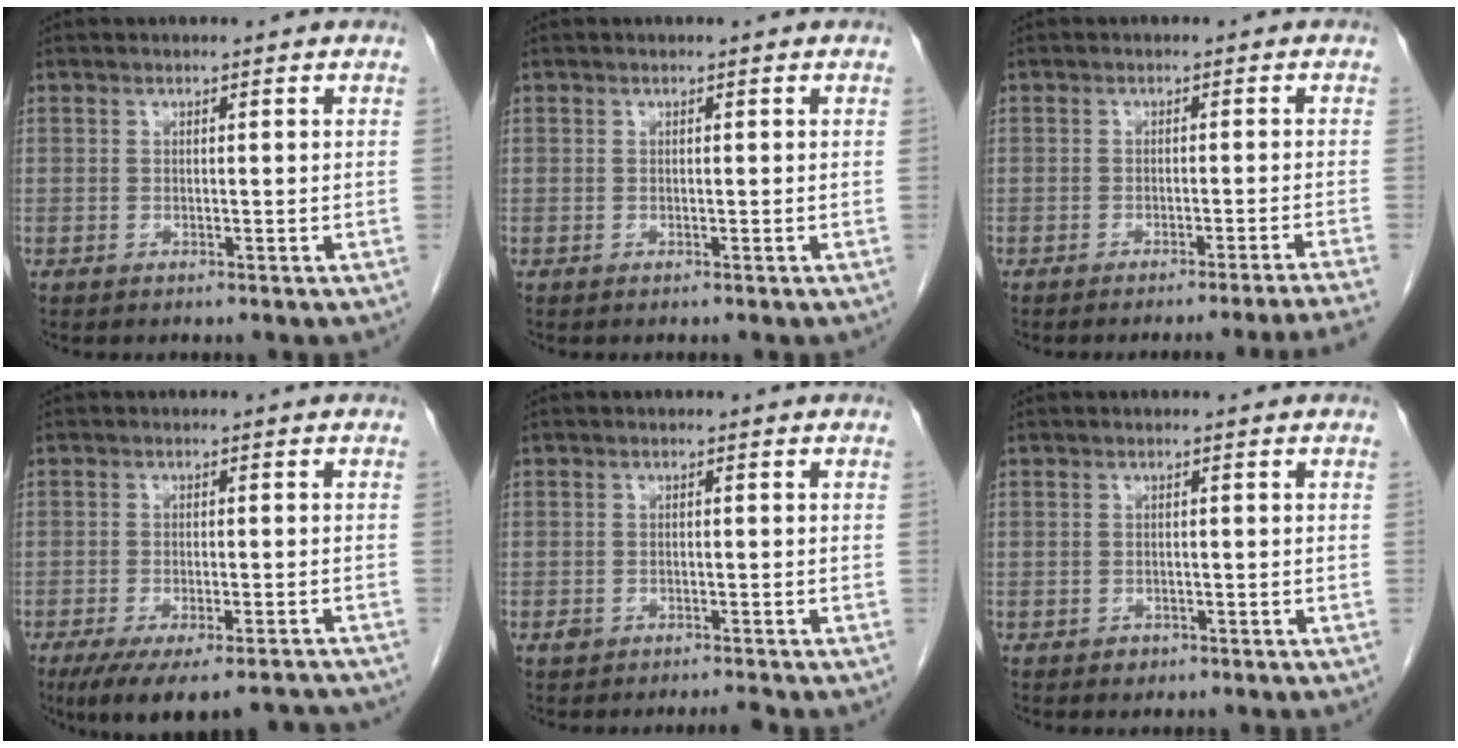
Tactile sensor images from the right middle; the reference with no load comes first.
{"total": 0.0}
{"total": 8.7, "force": [-7.6, -2.8, 3.1], "torque": [-0.008, -0.014, -0.096]}
{"total": 14.3, "force": [-12.4, 2.7, 6.6], "torque": [-0.086, -0.006, -0.165]}
{"total": 1.5, "force": [-1.3, 0.4, 0.7], "torque": [-0.018, -0.002, -0.020]}
{"total": 1.0, "force": [-0.6, 0.8, 0.2], "torque": [-0.001, 0.003, -0.006]}